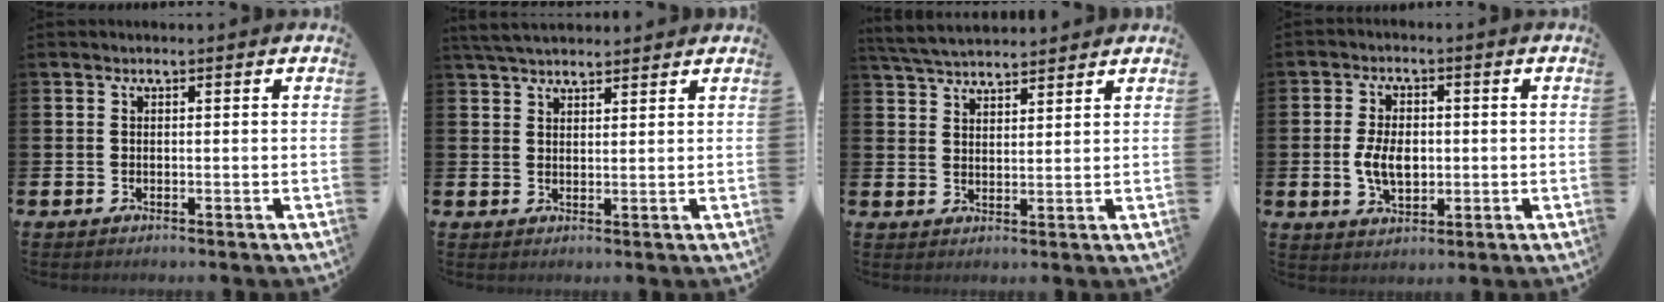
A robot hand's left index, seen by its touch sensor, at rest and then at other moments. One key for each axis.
{"total": 4.0, "fx": 3.7, "fy": 0.9, "fz": 1.0, "tx": -0.027, "ty": -0.011, "tz": 0.070}
{"total": 4.4, "fx": 4.3, "fy": 0.7, "fz": 0.7, "tx": -0.033, "ty": -0.019, "tz": 0.081}
{"total": 5.5, "fx": -0.3, "fy": 3.5, "fz": 4.2, "tx": -0.076, "ty": 0.003, "tz": -0.010}